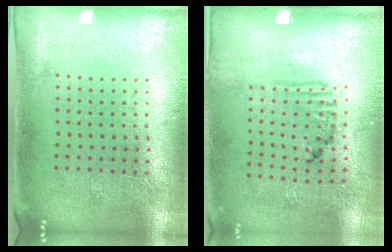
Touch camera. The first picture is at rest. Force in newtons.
{"total": 1.7, "press": 1.0, "slide": 1.4}